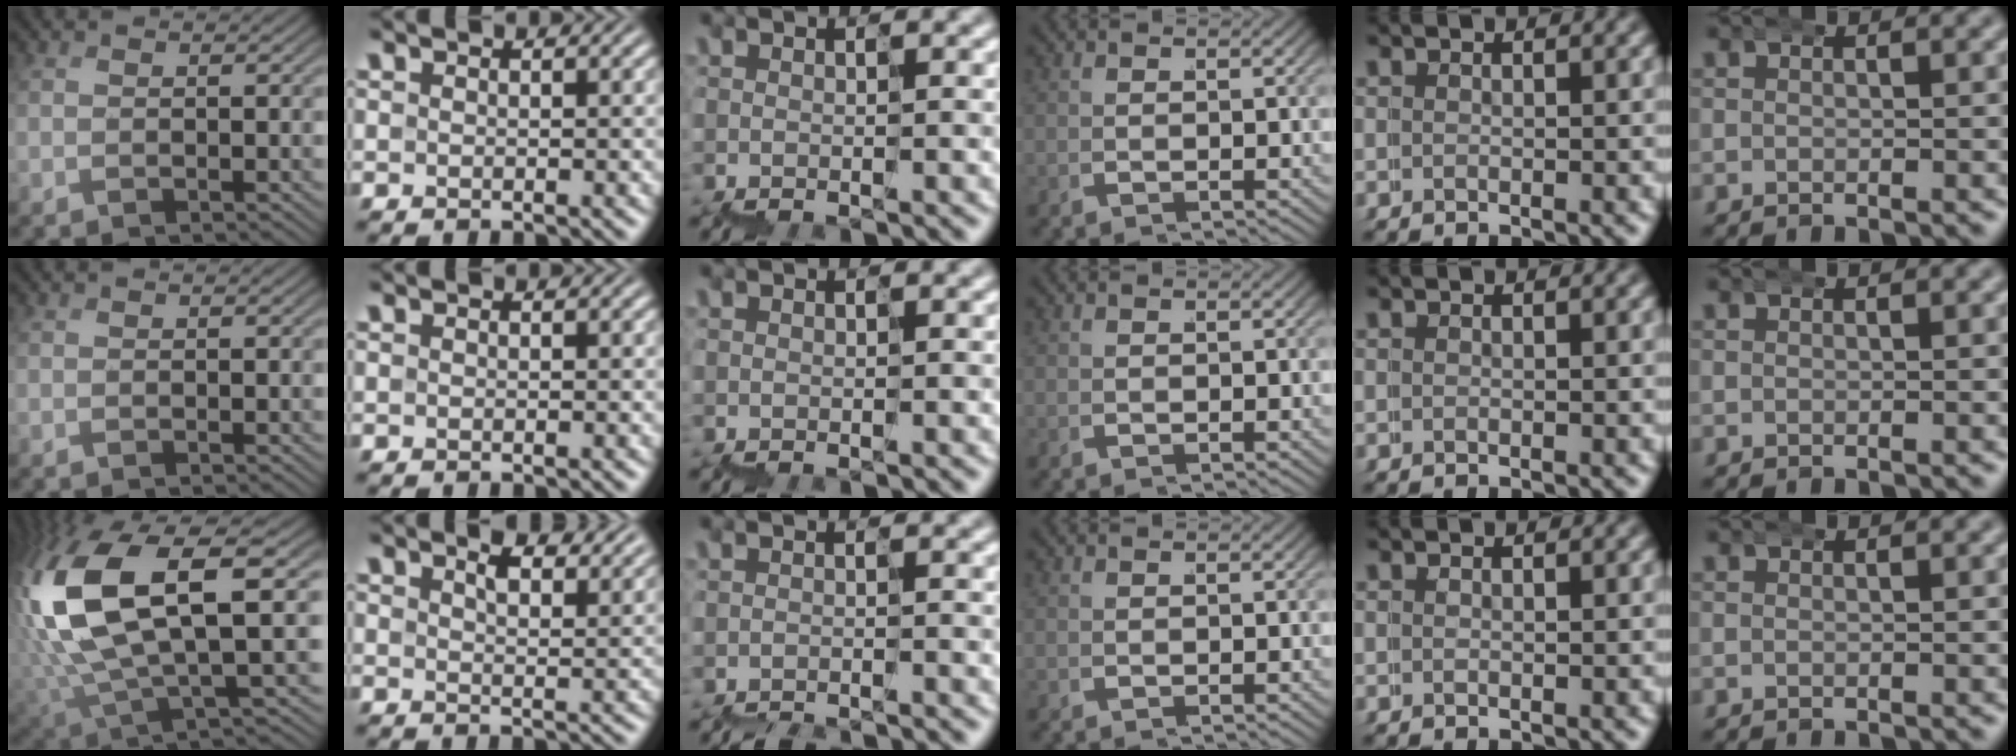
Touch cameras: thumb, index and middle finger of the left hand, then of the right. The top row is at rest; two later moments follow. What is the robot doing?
{"motion": "wrap", "object": "belt"}